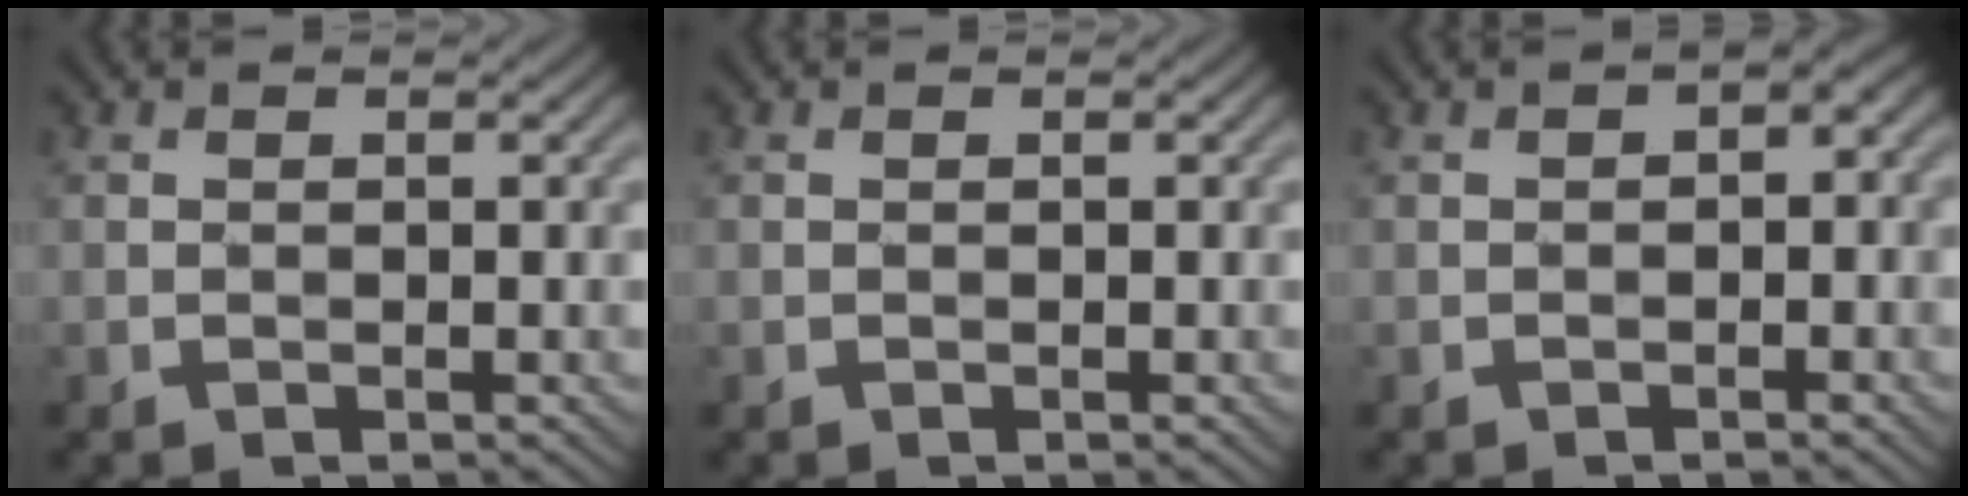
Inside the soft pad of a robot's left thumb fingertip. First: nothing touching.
{"total": 0.0}
{"total": 2.1, "force": [-0.5, 1.1, 1.7], "torque": [-0.027, 0.004, -0.007]}